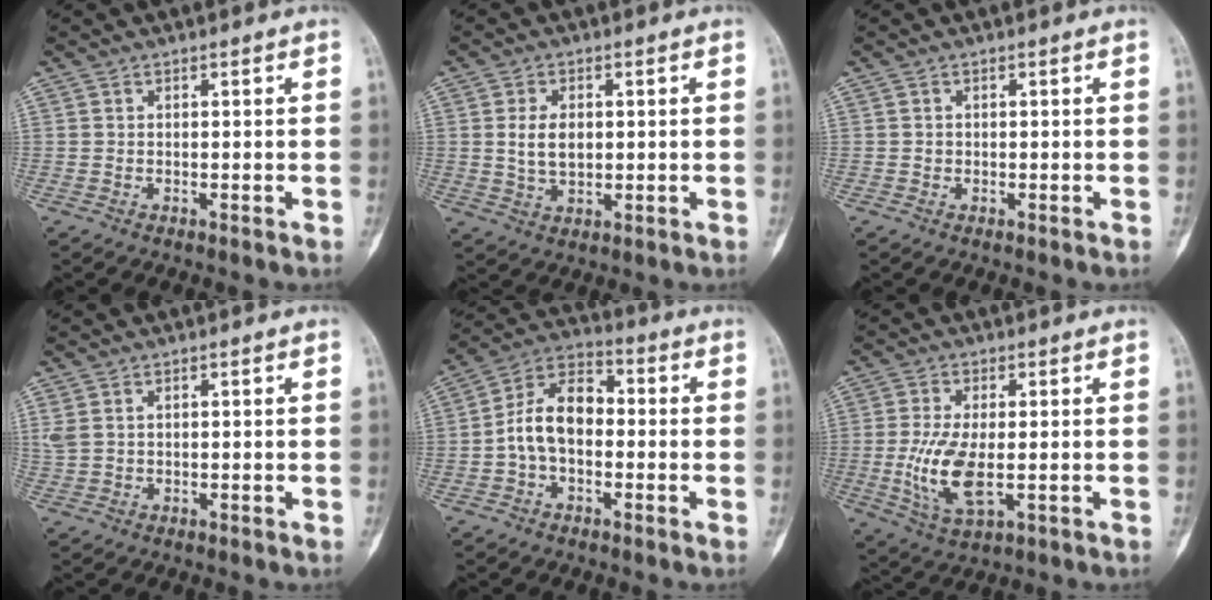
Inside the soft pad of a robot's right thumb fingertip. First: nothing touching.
{"total": 5.6, "force": [0.7, 3.6, 4.3], "torque": [-0.073, -0.005, 0.019]}
{"total": 0.6, "force": [-0.1, 0.6, 0.1], "torque": [0.001, 0.003, -0.002]}
{"total": 2.2, "force": [1.0, 1.2, 1.5], "torque": [-0.045, 0.009, 0.031]}
{"total": 10.8, "force": [-1.1, 6.9, 8.2], "torque": [-0.137, 0.038, -0.033]}
{"total": 9.7, "force": [-1.2, 4.1, 8.7], "torque": [-0.186, -0.015, -0.013]}